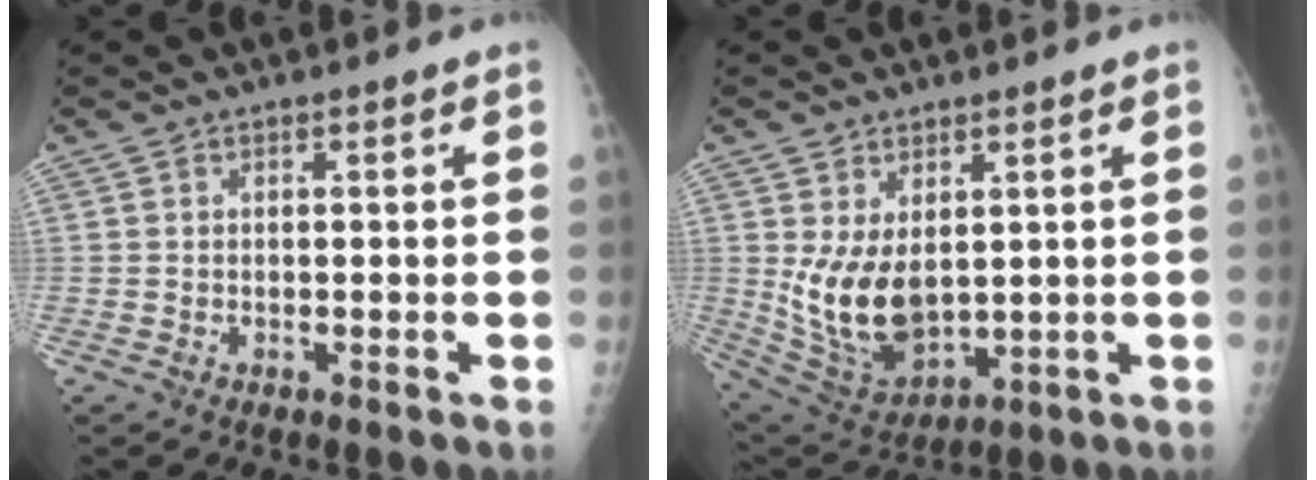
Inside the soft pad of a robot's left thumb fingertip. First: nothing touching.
{"total": 11.7, "force": [1.4, 7.4, 9.0], "torque": [-0.150, -0.021, 0.053]}